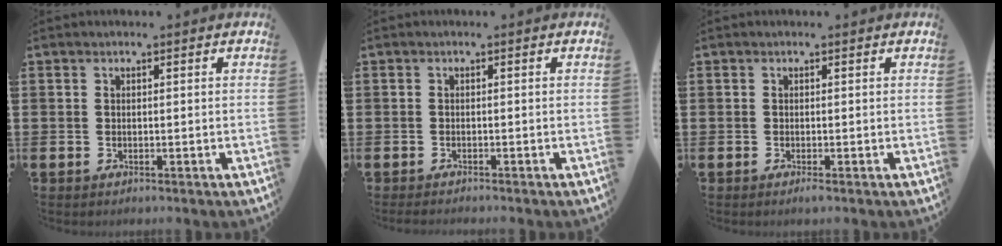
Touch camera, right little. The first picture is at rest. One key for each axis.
{"total": 0.6, "fx": -0.5, "fy": 0.0, "fz": 0.3, "tx": -0.005, "ty": -0.003, "tz": -0.010}
{"total": 0.5, "fx": -0.1, "fy": 0.1, "fz": 0.5, "tx": -0.009, "ty": -0.002, "tz": -0.002}